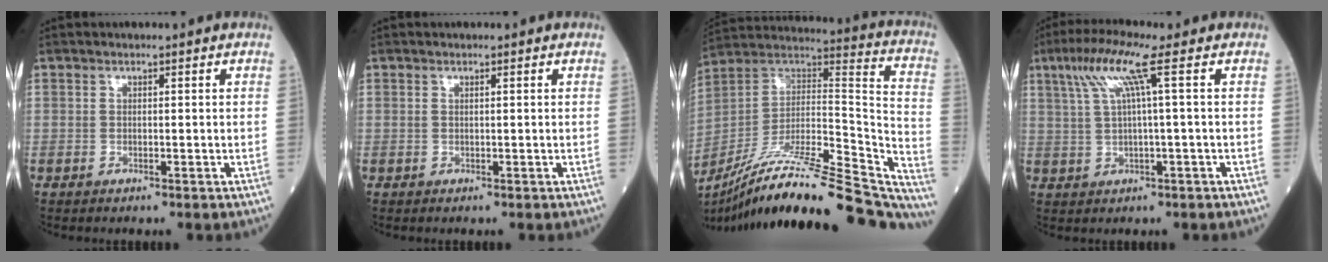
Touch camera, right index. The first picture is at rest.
{"total": 0.0}
{"total": 37.2, "force": [-31.7, 3.8, 19.1], "torque": [-0.239, -0.037, -0.462]}
{"total": 6.6, "force": [2.6, -0.9, 6.0], "torque": [-0.126, 0.021, 0.057]}